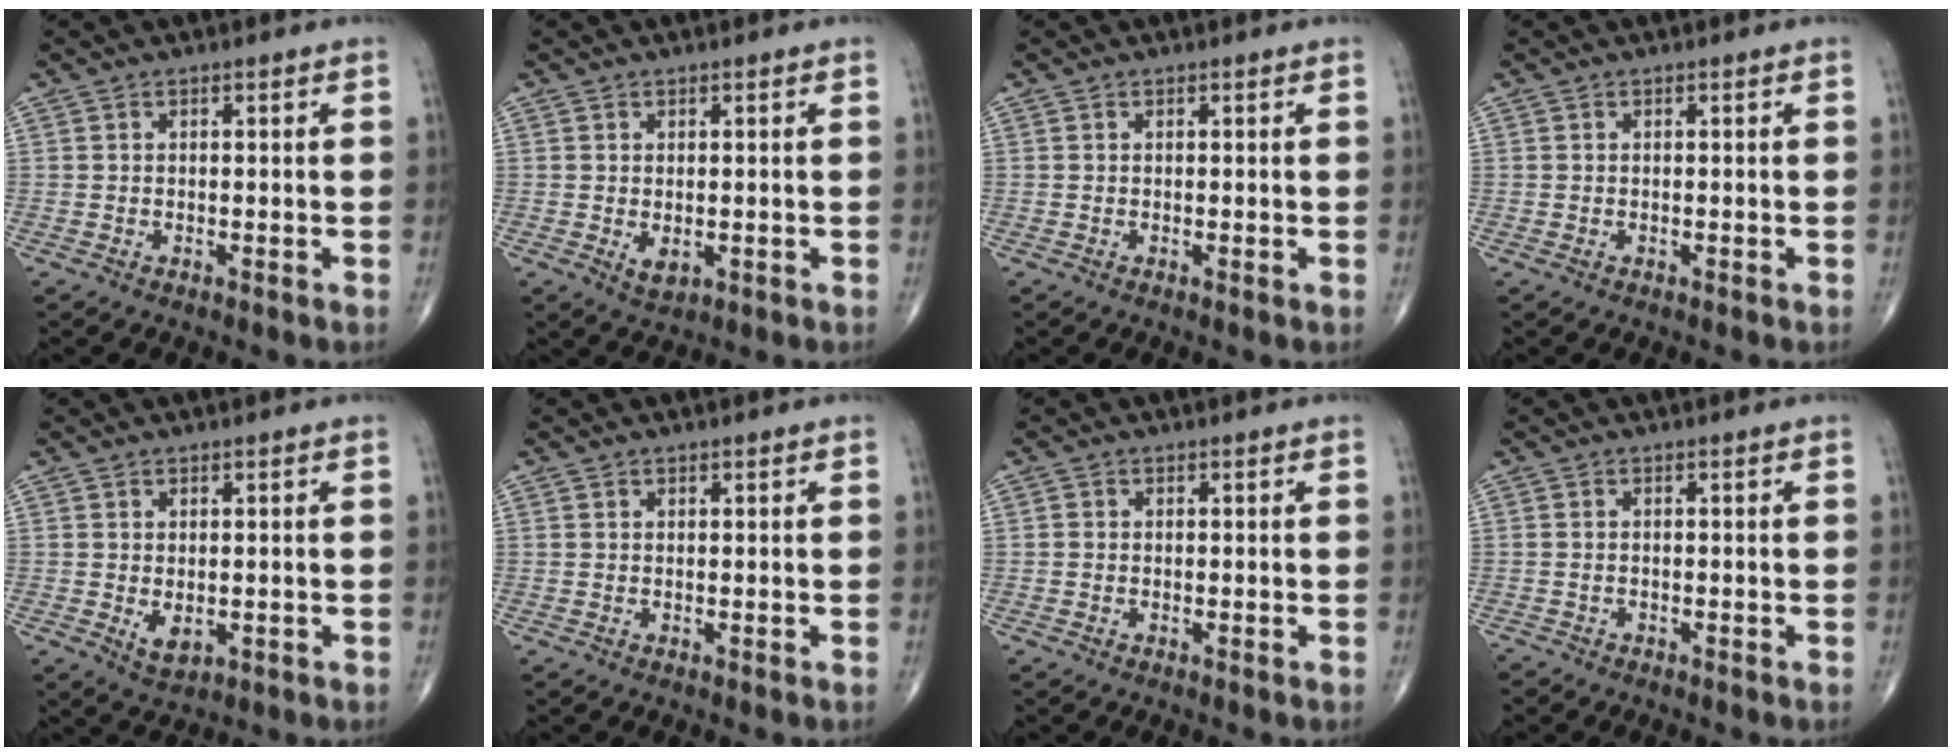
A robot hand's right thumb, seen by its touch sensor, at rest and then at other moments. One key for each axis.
{"total": 2.5, "fx": -0.3, "fy": 1.5, "fz": 2.0, "tx": -0.026, "ty": -0.006, "tz": 0.003}
{"total": 0.0}
{"total": 0.0}
{"total": 3.3, "fx": -0.4, "fy": 2.1, "fz": 2.6, "tx": -0.033, "ty": -0.008, "tz": 0.004}
{"total": 0.0}
{"total": 0.6, "fx": -0.1, "fy": 0.5, "fz": 0.1, "tx": 0.000, "ty": 0.002, "tz": -0.003}
{"total": 0.7, "fx": -0.6, "fy": 0.4, "fz": 0.0, "tx": -0.002, "ty": 0.000, "tz": -0.014}